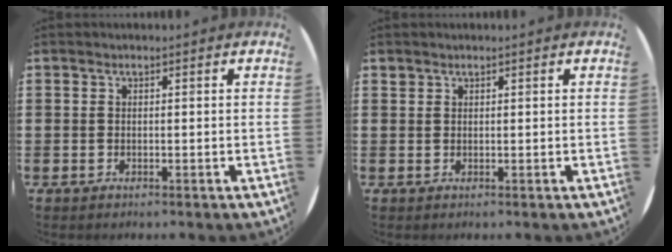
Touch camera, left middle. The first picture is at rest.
{"total": 0.6, "force": [0.5, 0.2, -0.2], "torque": [0.002, 0.004, 0.010]}